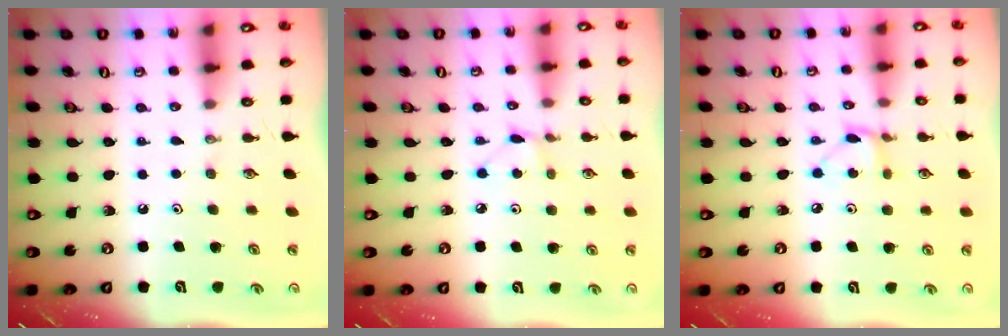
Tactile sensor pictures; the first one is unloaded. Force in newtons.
{"total": 2.9, "press": 2.9, "slide": 0.4}
{"total": 5.0, "press": 4.9, "slide": 0.5}